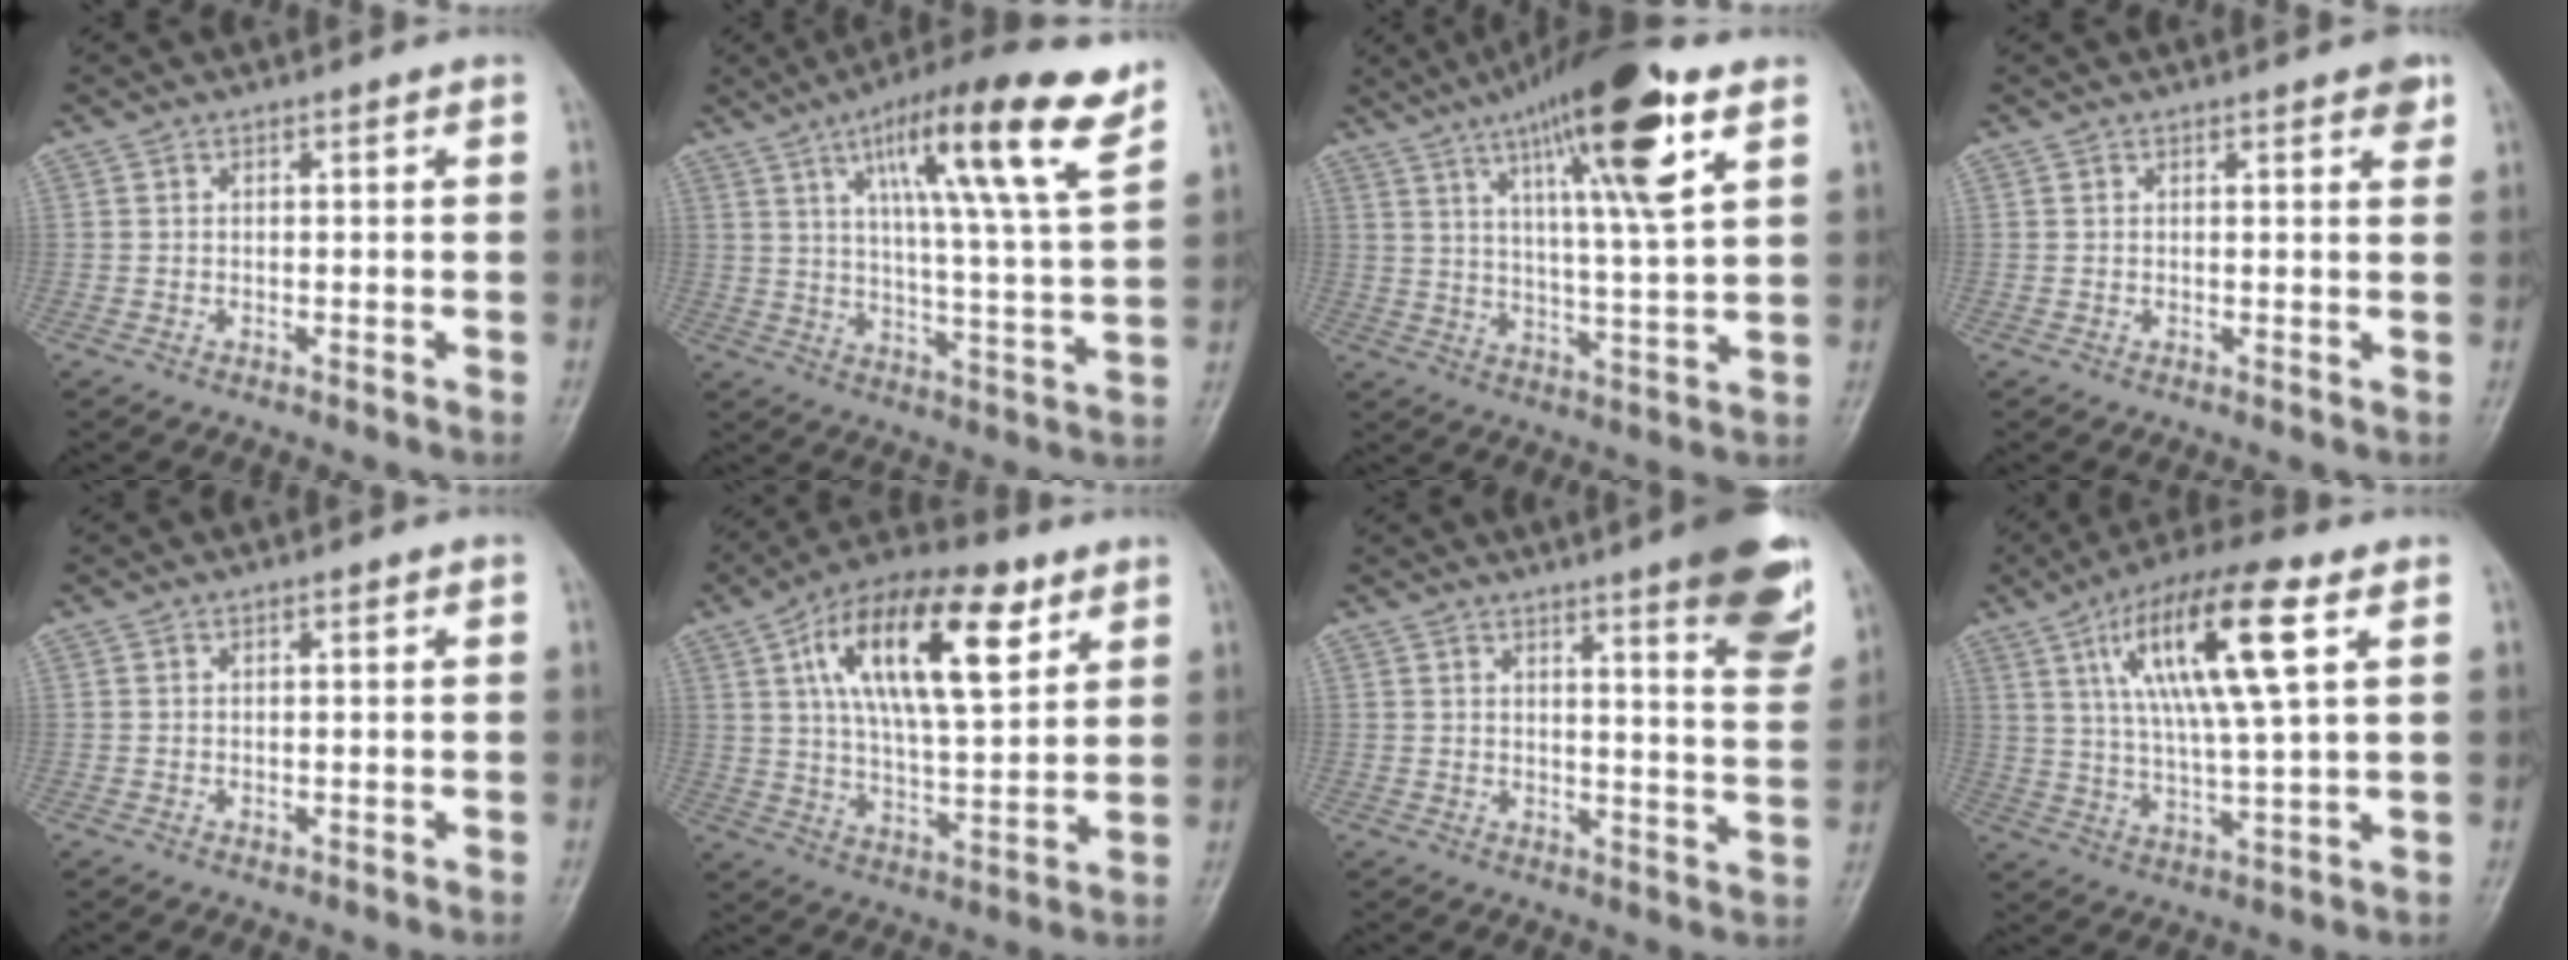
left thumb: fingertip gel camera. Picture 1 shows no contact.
{"total": 18.3, "force": [9.9, 2.1, 15.3], "torque": [-0.229, -0.039, 0.153]}
{"total": 18.1, "force": [8.9, 2.8, 15.5], "torque": [-0.245, -0.026, 0.142]}
{"total": 2.4, "force": [1.4, 0.7, 1.8], "torque": [-0.016, -0.004, 0.014]}
{"total": 0.7, "force": [0.1, 0.4, 0.5], "torque": [-0.007, -0.002, 0.005]}
{"total": 20.0, "force": [8.1, 8.3, 16.2], "torque": [-0.250, -0.014, 0.134]}
{"total": 12.4, "force": [7.4, 1.8, 9.8], "torque": [-0.107, -0.043, 0.090]}
{"total": 16.9, "force": [6.3, 3.7, 15.2], "torque": [-0.281, -0.005, 0.108]}